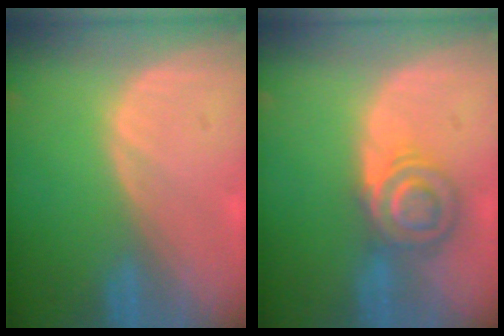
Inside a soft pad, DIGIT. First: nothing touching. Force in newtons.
{"total": 5.9, "press": 5.8, "slide": 0.8}